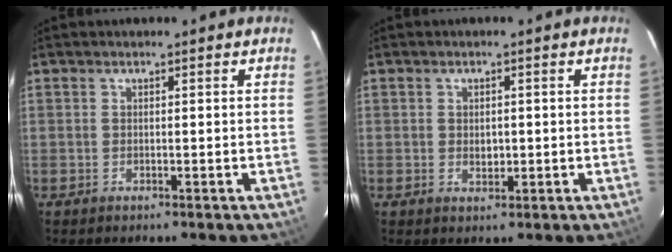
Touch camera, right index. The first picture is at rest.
{"total": 2.2, "force": [-0.1, 1.6, 1.5], "torque": [-0.024, 0.001, 0.000]}